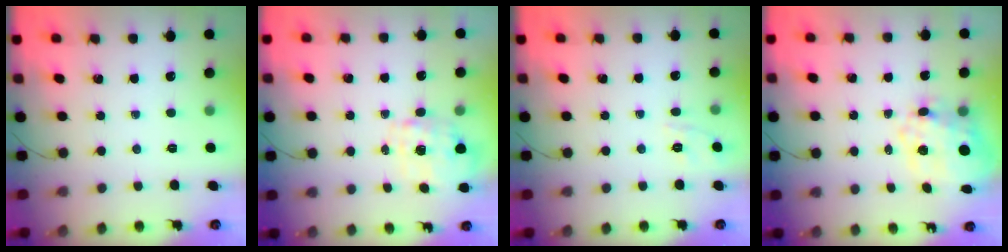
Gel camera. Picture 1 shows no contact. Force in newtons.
{"total": 1.5, "press": 1.4, "slide": 0.5}
{"total": 1.8, "press": 0.3, "slide": 1.8}
{"total": 14.6, "press": 14.2, "slide": 3.5}